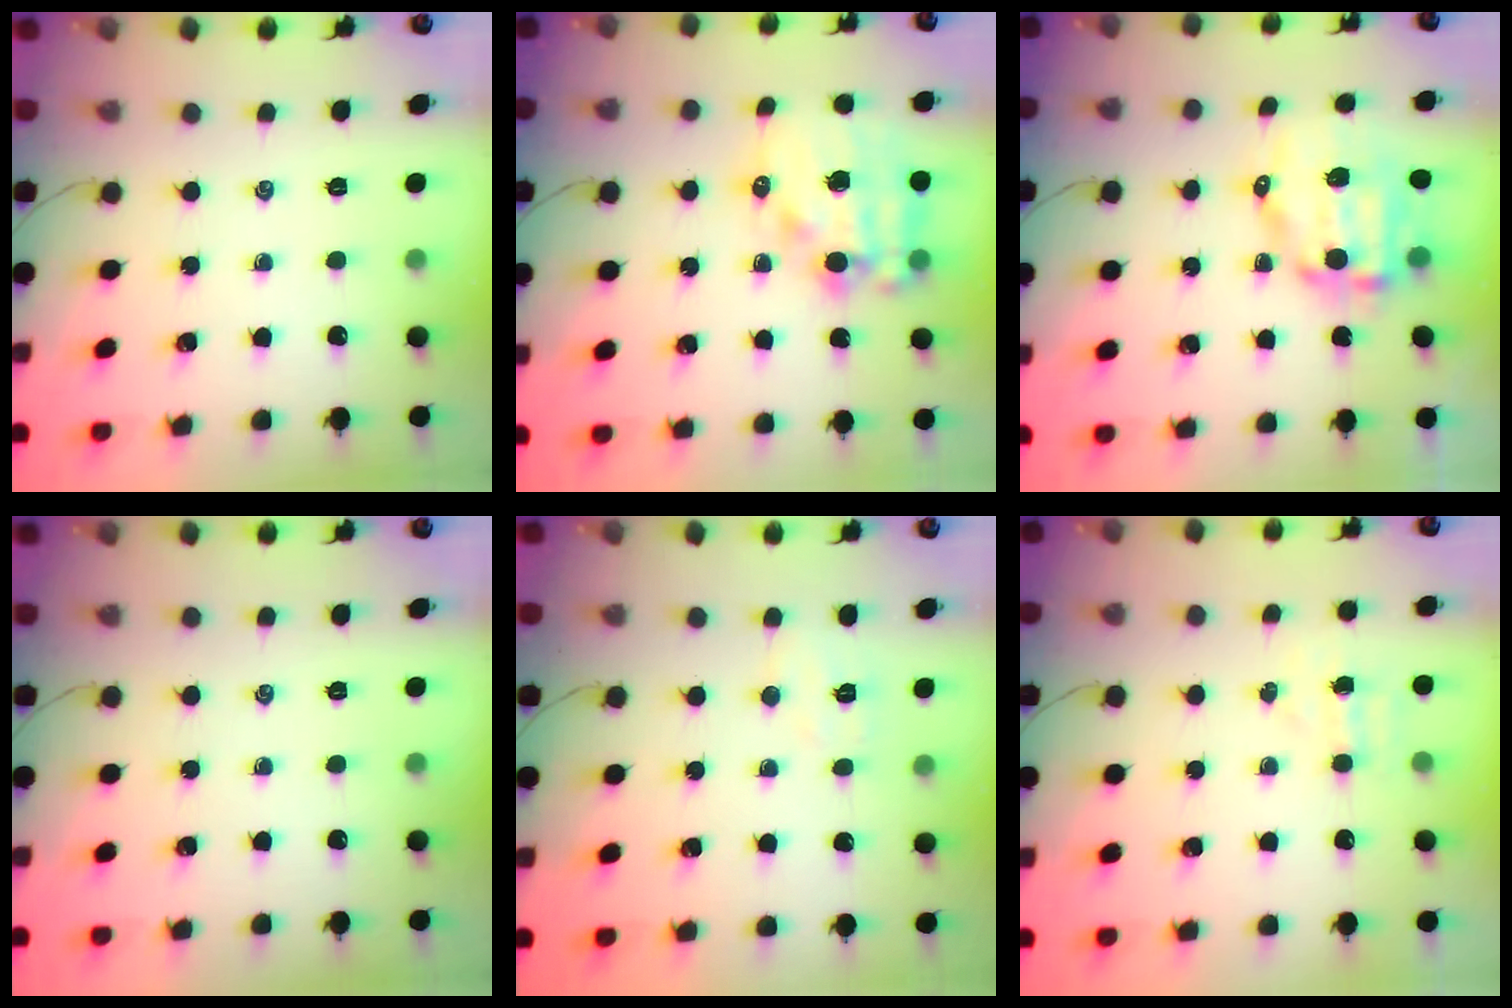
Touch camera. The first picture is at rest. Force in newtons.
{"total": 14.9, "press": 14.5, "slide": 3.4}
{"total": 10.4, "press": 10.1, "slide": 2.2}
{"total": 0.0}
{"total": 4.9, "press": 4.8, "slide": 1.1}
{"total": 3.5, "press": 3.3, "slide": 1.1}